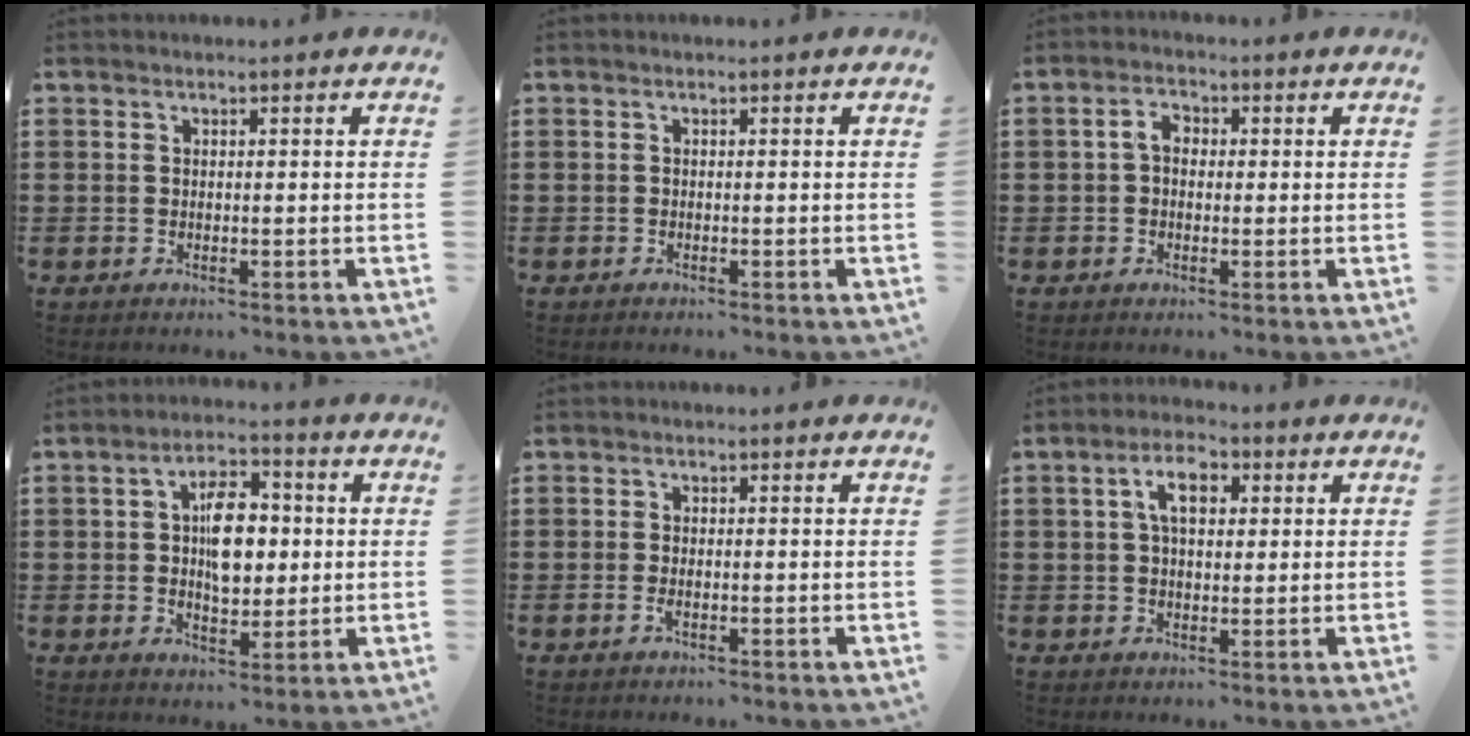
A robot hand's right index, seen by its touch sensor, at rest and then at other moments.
{"total": 0.0}
{"total": 2.9, "force": [0.0, 2.0, 2.1], "torque": [-0.051, 0.006, -0.005]}
{"total": 8.1, "force": [1.0, 4.0, 6.9], "torque": [-0.121, 0.007, 0.015]}
{"total": 1.1, "force": [-0.2, 0.2, 1.0], "torque": [-0.027, -0.009, -0.004]}
{"total": 5.0, "force": [1.4, 2.8, 3.9], "torque": [-0.080, 0.011, 0.017]}